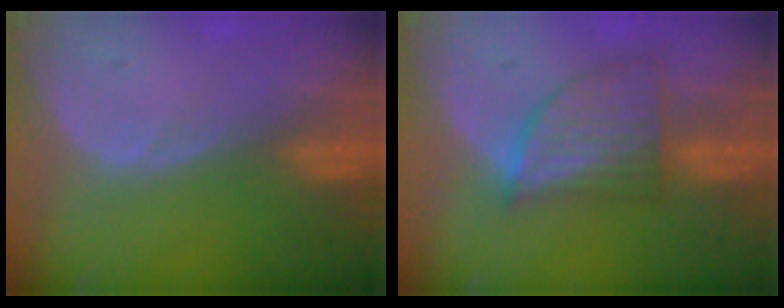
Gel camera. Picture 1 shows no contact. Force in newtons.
{"total": 7.5, "press": 6.7, "slide": 3.4}